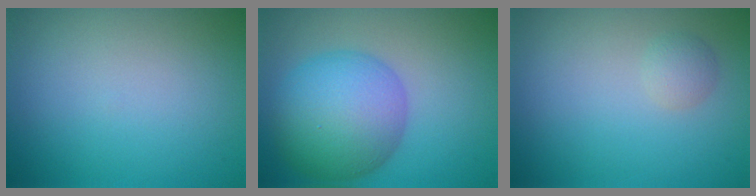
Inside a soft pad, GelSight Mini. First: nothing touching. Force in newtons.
{"total": 8.8, "press": 8.8, "slide": 0.2}
{"total": 1.2, "press": 1.1, "slide": 0.1}